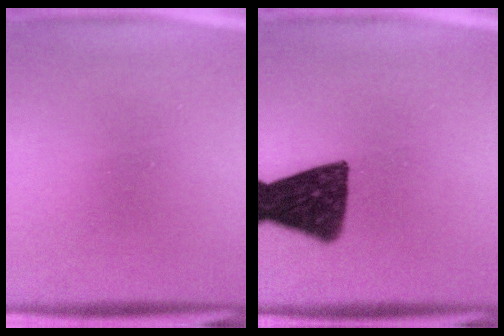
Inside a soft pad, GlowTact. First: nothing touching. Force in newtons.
{"total": 12.5}